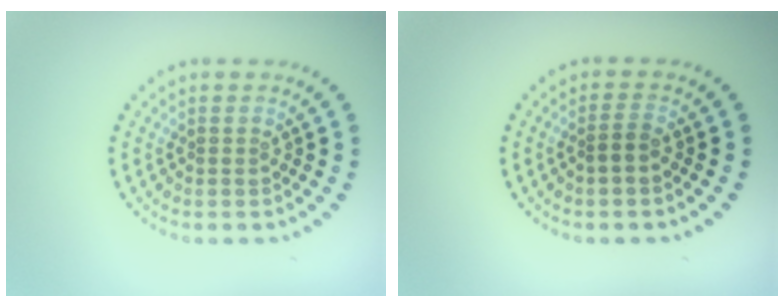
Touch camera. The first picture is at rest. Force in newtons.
{"total": 1.3, "press": 1.1, "slide": 0.8}